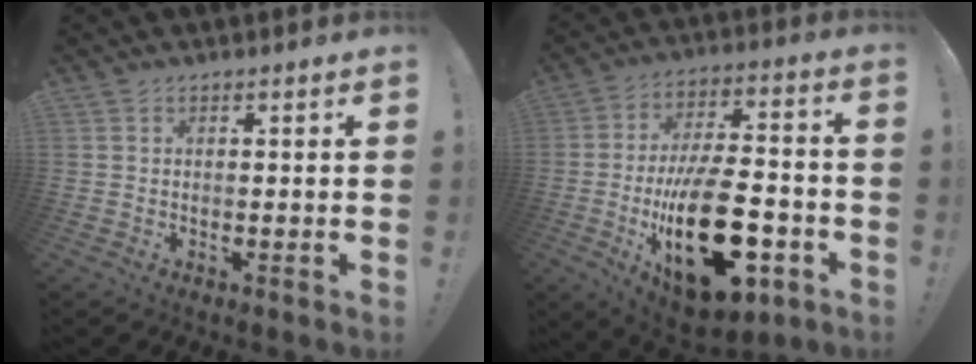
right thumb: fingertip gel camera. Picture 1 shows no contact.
{"total": 27.6, "force": [-7.9, 14.4, 22.2], "torque": [-0.383, 0.054, -0.108]}